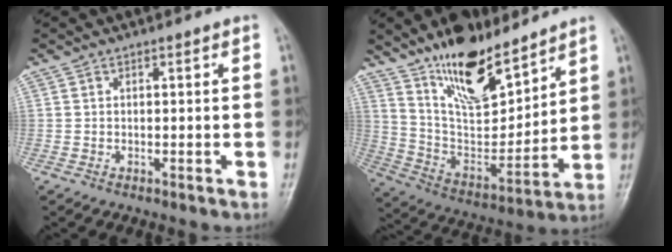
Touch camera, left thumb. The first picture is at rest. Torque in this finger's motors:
{"motor_torque": [0.67, 0.46, 1.09, -1.68, 0.12]}